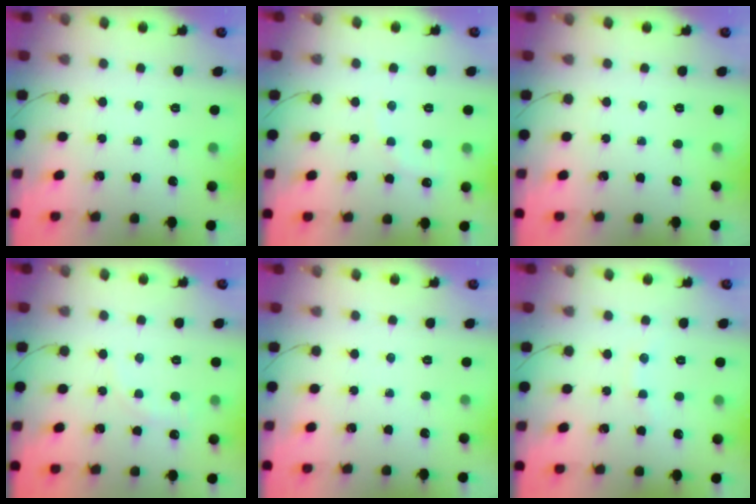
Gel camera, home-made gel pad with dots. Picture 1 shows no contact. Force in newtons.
{"total": 6.2, "press": 6.0, "slide": 1.4}
{"total": 0.0}
{"total": 4.6, "press": 4.3, "slide": 1.4}
{"total": 0.0}
{"total": 2.7, "press": 2.6, "slide": 0.8}